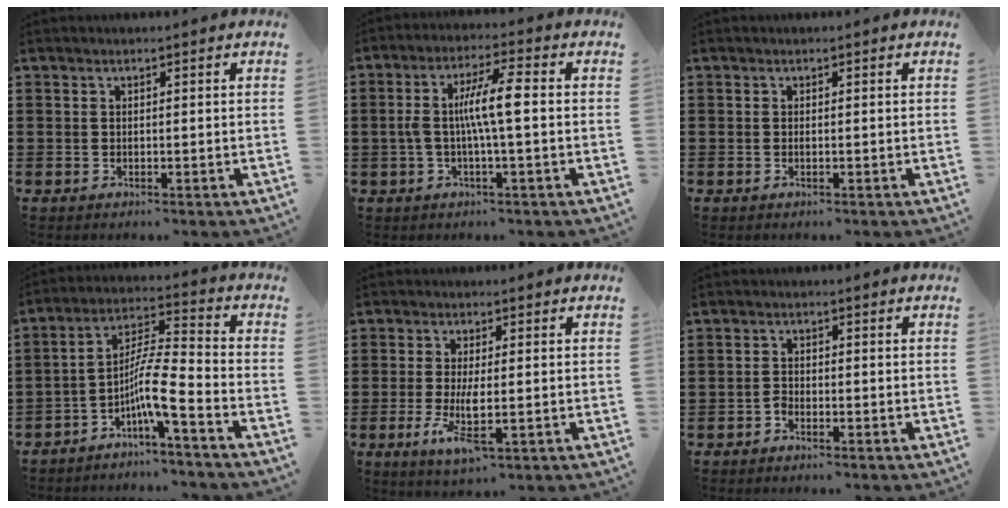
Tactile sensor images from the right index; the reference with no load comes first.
{"total": 7.4, "force": [-0.2, 1.0, 7.3], "torque": [-0.149, -0.002, -0.014]}
{"total": 0.0}
{"total": 8.1, "force": [-4.5, 0.4, 6.8], "torque": [-0.131, -0.013, -0.089]}
{"total": 5.9, "force": [-1.6, 1.5, 5.4], "torque": [-0.118, -0.017, -0.031]}
{"total": 1.2, "force": [-1.1, 0.5, 0.3], "torque": [-0.011, -0.001, -0.021]}